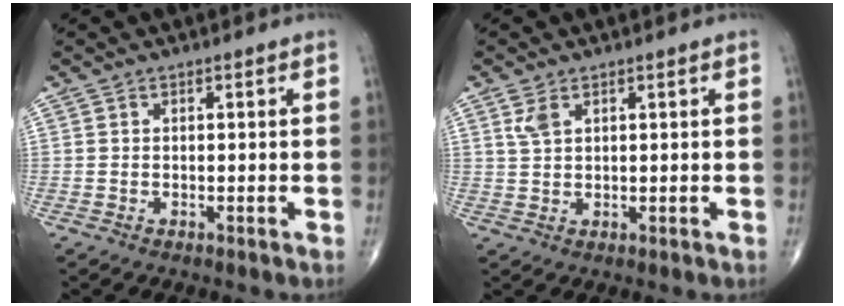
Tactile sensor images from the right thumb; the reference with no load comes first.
{"total": 2.8, "force": [1.5, 1.4, 1.9], "torque": [-0.040, 0.002, 0.037]}